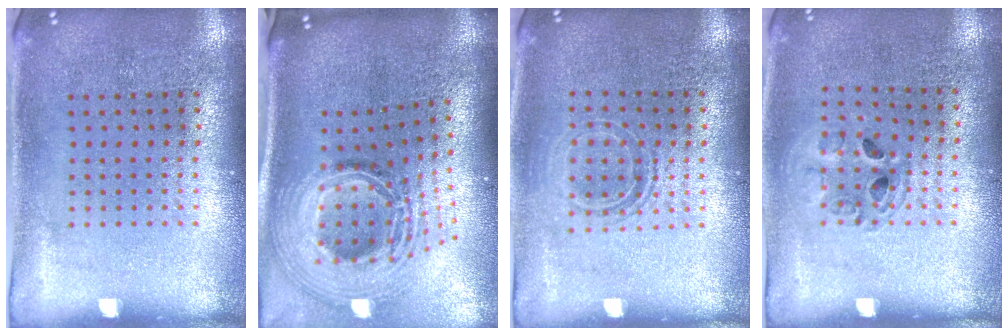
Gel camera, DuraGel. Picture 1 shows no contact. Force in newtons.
{"total": 3.0, "press": 2.1, "slide": 2.1}
{"total": 1.4, "press": 1.2, "slide": 0.8}
{"total": 1.0, "press": 1.0, "slide": 0.2}